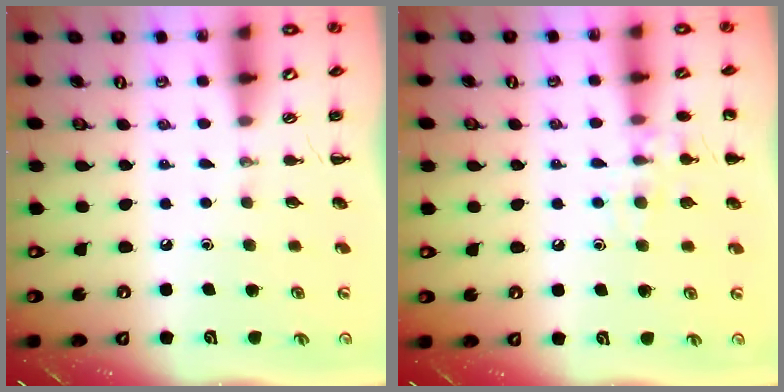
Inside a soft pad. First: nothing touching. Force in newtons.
{"total": 9.2, "press": 9.2, "slide": 1.3}